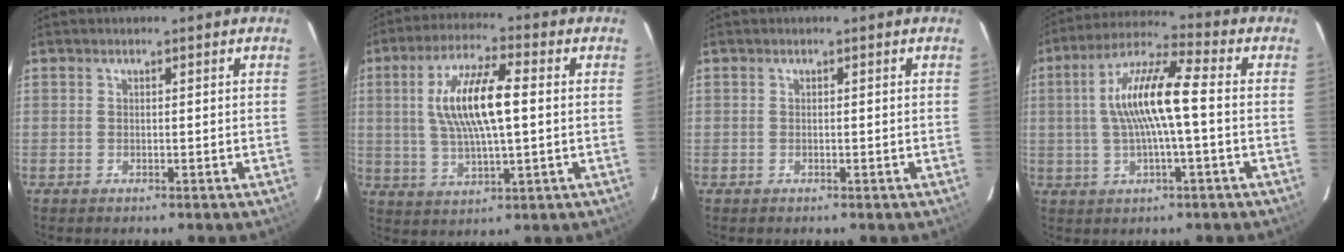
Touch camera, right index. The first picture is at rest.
{"total": 12.7, "force": [1.5, 3.6, 12.1], "torque": [-0.233, 0.010, 0.031]}
{"total": 0.0}
{"total": 12.2, "force": [0.2, 2.1, 12.0], "torque": [-0.223, 0.020, 0.002]}